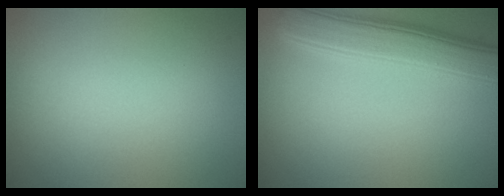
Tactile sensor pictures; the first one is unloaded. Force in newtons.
{"total": 6.3, "press": 6.3, "slide": 0.1}